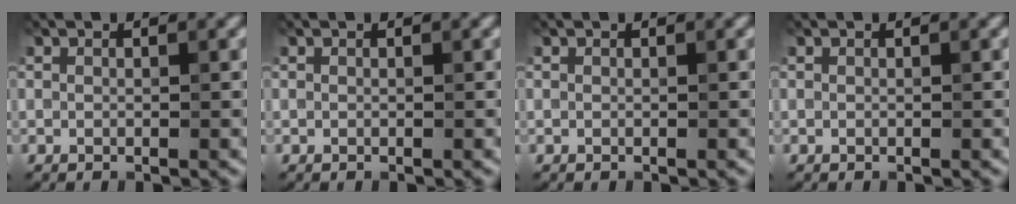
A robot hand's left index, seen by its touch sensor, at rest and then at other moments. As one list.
[{"total": 0.0}, {"total": 0.0}, {"total": 0.0}]